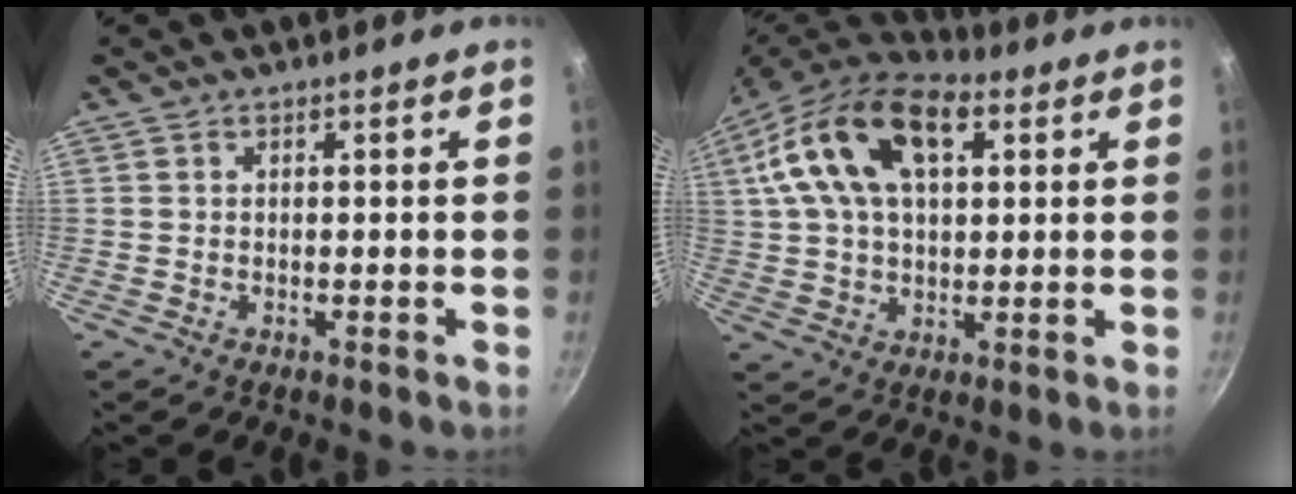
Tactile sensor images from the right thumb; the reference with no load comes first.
{"total": 19.8, "force": [6.3, 11.6, 14.7], "torque": [-0.258, 0.012, 0.099]}